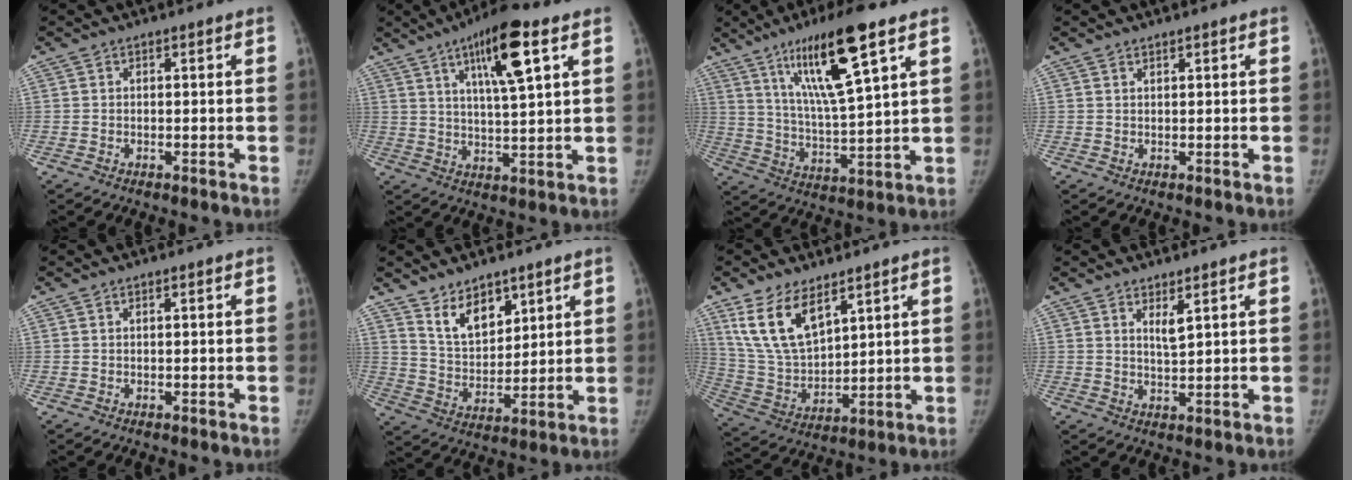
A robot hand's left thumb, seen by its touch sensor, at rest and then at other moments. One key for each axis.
{"total": 12.9, "fx": 6.2, "fy": 2.5, "fz": 11.1, "tx": -0.180, "ty": -0.020, "tz": 0.103}
{"total": 16.7, "fx": 9.1, "fy": 2.2, "fz": 13.8, "tx": -0.241, "ty": -0.044, "tz": 0.169}
{"total": 0.7, "fx": 0.7, "fy": 0.1, "fz": 0.3, "tx": -0.003, "ty": -0.004, "tz": 0.013}
{"total": 0.0}
{"total": 9.4, "fx": 6.4, "fy": 5.0, "fz": 4.7, "tx": -0.049, "ty": -0.051, "tz": 0.127}
{"total": 13.3, "fx": 7.9, "fy": 6.4, "fz": 8.6, "tx": -0.147, "ty": -0.034, "tz": 0.173}
{"total": 3.1, "fx": 2.0, "fy": 0.5, "fz": 2.4, "tx": -0.042, "ty": -0.022, "tz": 0.038}